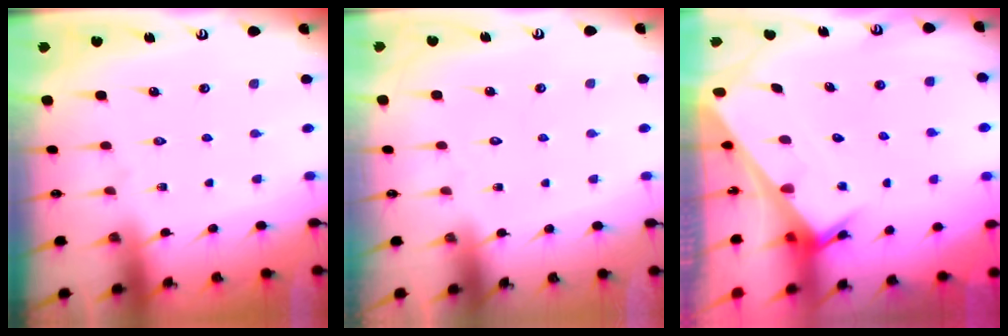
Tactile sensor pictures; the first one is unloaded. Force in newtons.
{"total": 1.7, "press": 1.6, "slide": 0.2}
{"total": 3.2, "press": 3.2, "slide": 0.2}